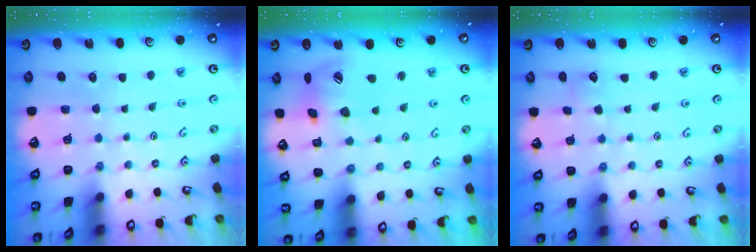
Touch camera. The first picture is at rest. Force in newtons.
{"total": 16.4, "press": 16.2, "slide": 2.2}
{"total": 2.7, "press": 2.7, "slide": 0.4}